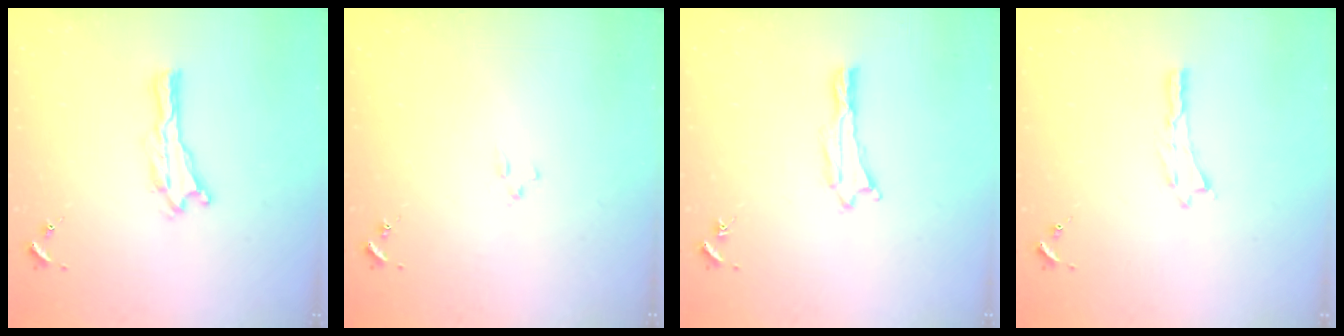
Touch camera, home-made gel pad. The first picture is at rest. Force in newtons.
{"total": 0.9, "press": 0.9, "slide": 0.2}
{"total": 1.0, "press": 1.0, "slide": 0.2}
{"total": 0.0}